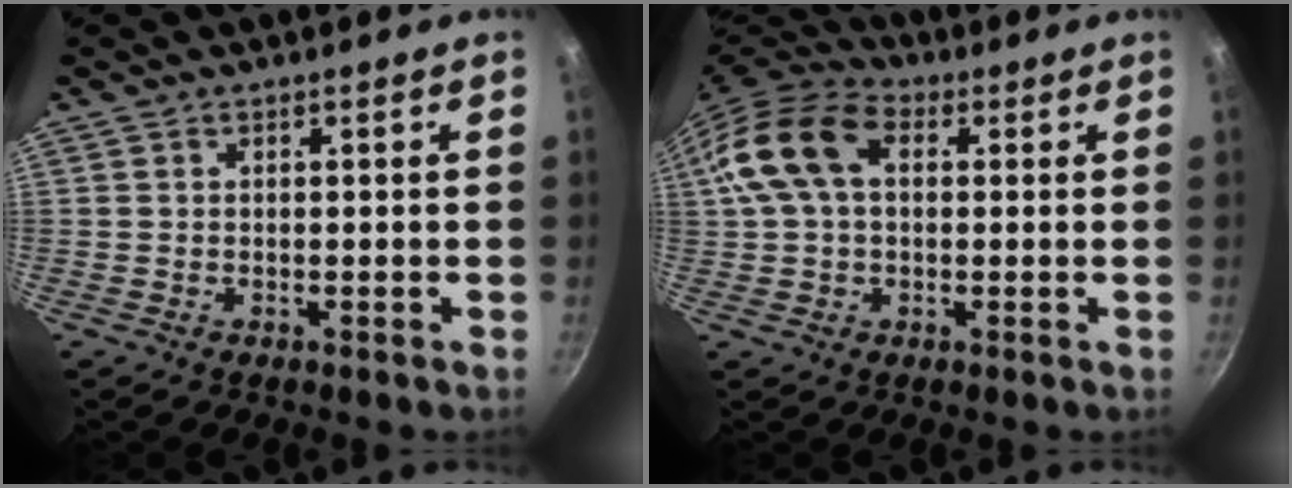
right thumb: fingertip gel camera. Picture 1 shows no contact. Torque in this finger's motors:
{"motor_torque": [0.83, 3.08, 1.25, 0.08, 0.28]}